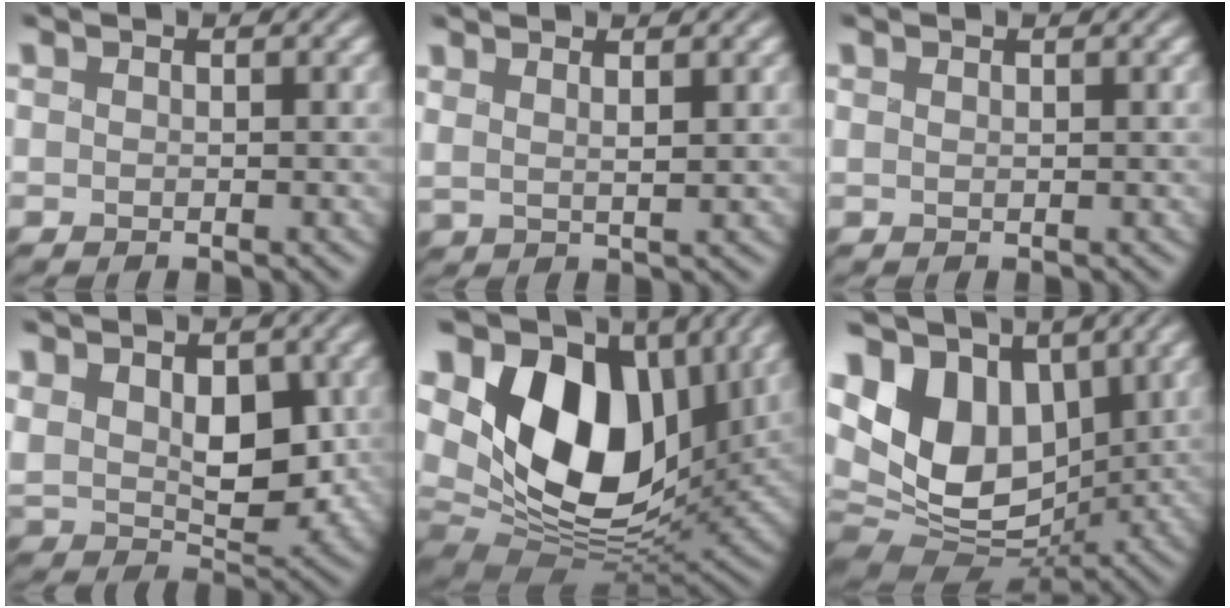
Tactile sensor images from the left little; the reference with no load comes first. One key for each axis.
{"total": 2.0, "fx": 1.2, "fy": 0.5, "fz": 1.5, "tx": -0.015, "ty": 0.003, "tz": 0.015}
{"total": 0.5, "fx": 0.3, "fy": 0.1, "fz": 0.5, "tx": -0.007, "ty": 0.002, "tz": -0.001}
{"total": 7.8, "fx": 1.5, "fy": 5.1, "fz": 5.6, "tx": -0.117, "ty": -0.016, "tz": 0.028}
{"total": 15.3, "fx": 4.4, "fy": 10.1, "fz": 10.7, "tx": -0.188, "ty": 0.006, "tz": 0.068}
{"total": 12.1, "fx": 2.8, "fy": 8.2, "fz": 8.4, "tx": -0.187, "ty": 0.011, "tz": 0.034}